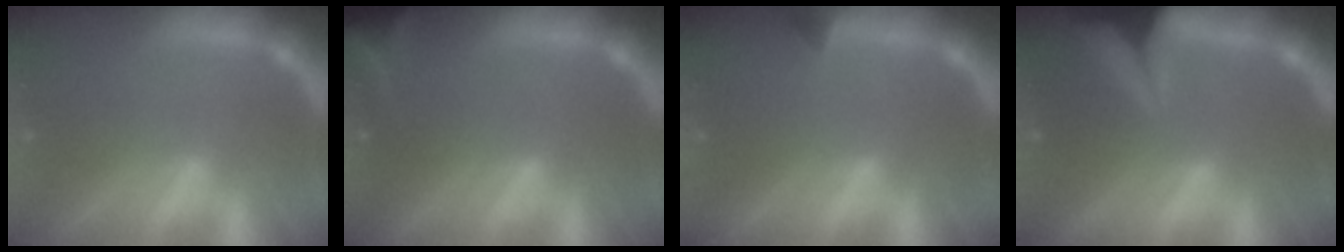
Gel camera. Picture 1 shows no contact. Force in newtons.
{"total": 6.0}
{"total": 0.9}
{"total": 8.9}